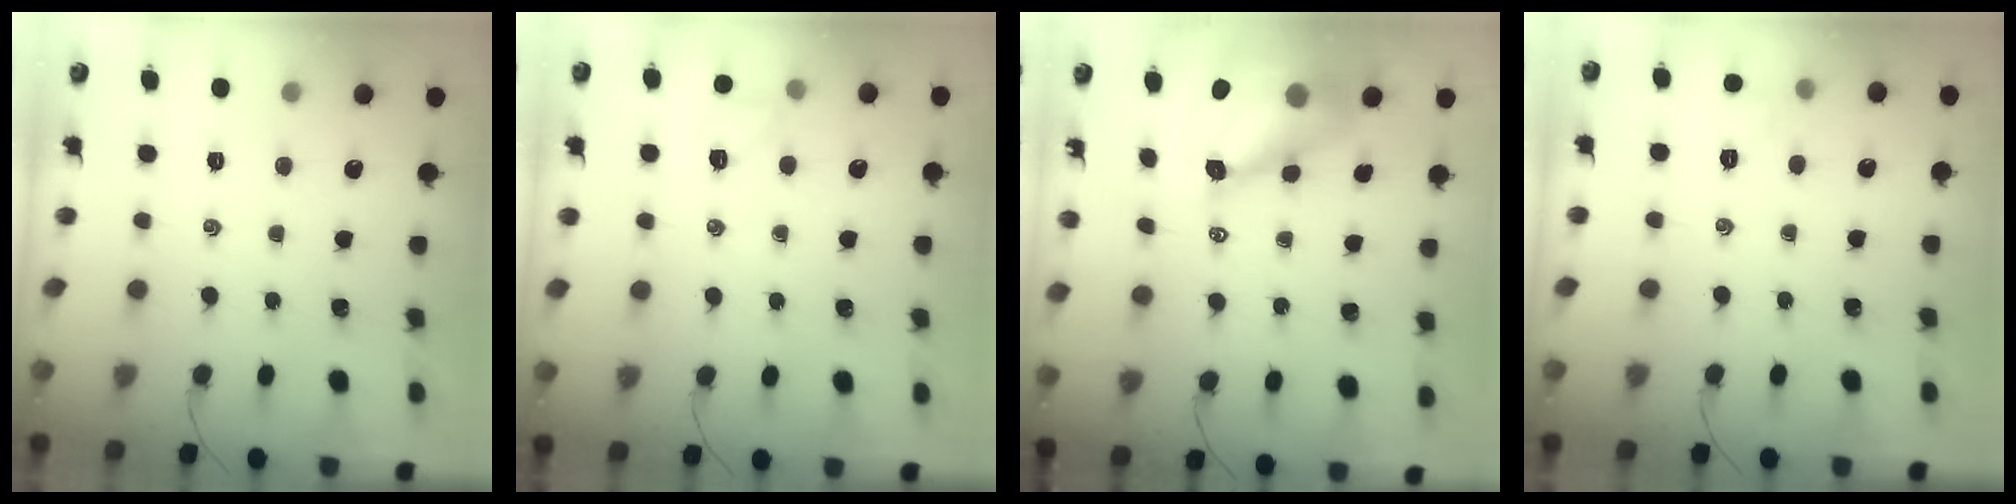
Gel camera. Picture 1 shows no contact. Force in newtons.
{"total": 6.1, "press": 6.0, "slide": 1.4}
{"total": 10.9, "press": 10.4, "slide": 3.5}
{"total": 4.8, "press": 4.6, "slide": 1.5}